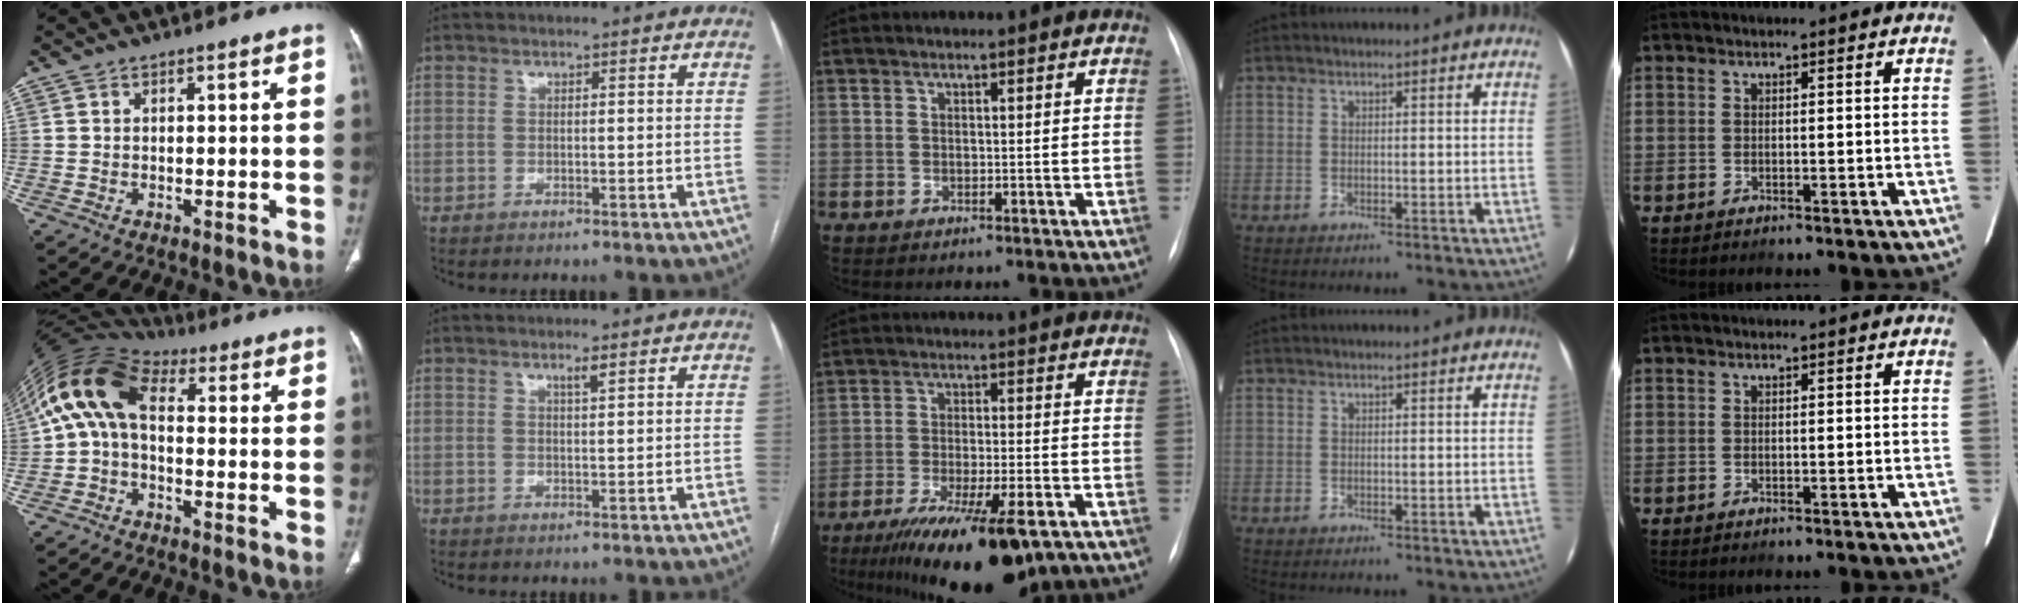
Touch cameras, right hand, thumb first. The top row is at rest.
{"thumb": {"total": 11.7, "force": [1.3, 7.0, 9.3], "torque": [-0.177, 0.041, 0.008]}, "index": {"total": 1.5, "force": [0.9, 0.0, 1.1], "torque": [-0.021, -0.001, 0.017]}, "middle": {"total": 16.7, "force": [-11.1, 3.6, 12.0], "torque": [-0.165, -0.033, -0.173]}}